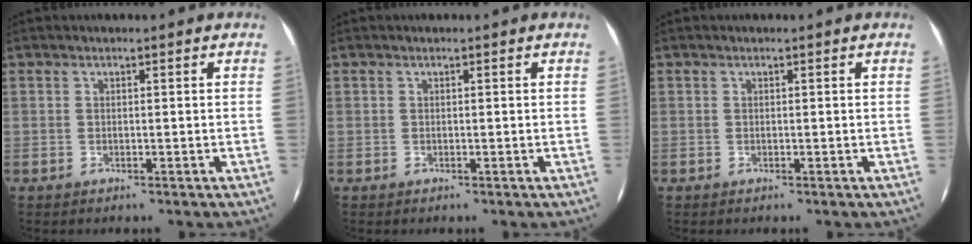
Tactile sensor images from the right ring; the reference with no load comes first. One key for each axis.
{"total": 0.0}
{"total": 0.0}